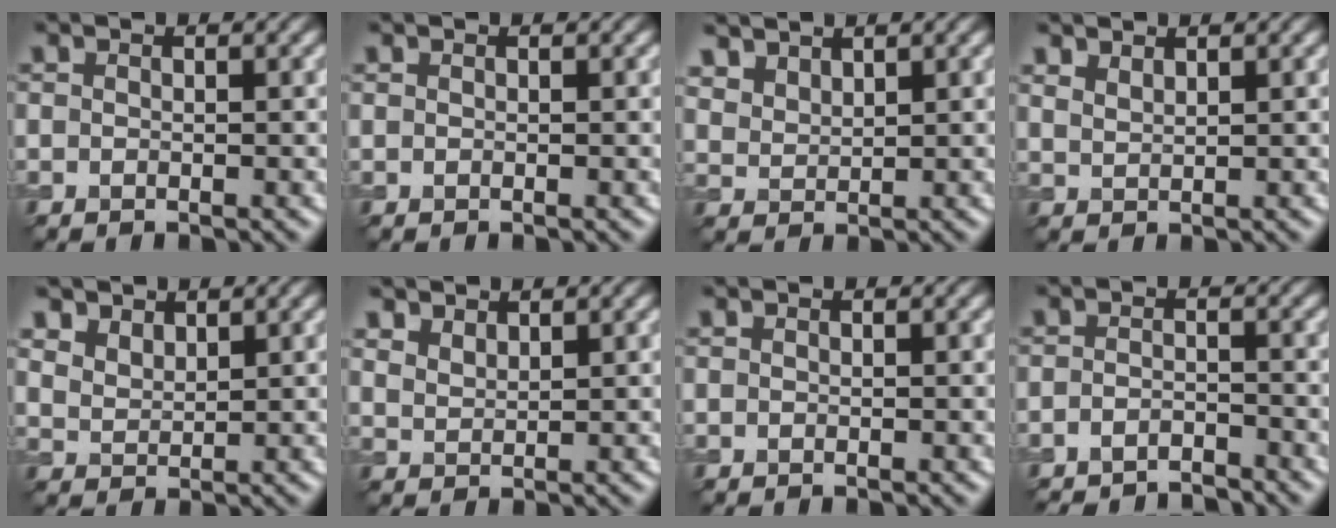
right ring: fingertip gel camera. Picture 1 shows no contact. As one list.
[{"total": 0.0}, {"total": 2.9, "force": [2.6, 1.2, 0.8], "torque": [-0.027, -0.001, 0.062]}, {"total": 1.5, "force": [1.4, 0.4, 0.5], "torque": [-0.012, 0.000, 0.032]}, {"total": 2.8, "force": [2.2, 1.5, 0.9], "torque": [-0.029, -0.007, 0.048]}, {"total": 1.9, "force": [1.7, 0.8, 0.6], "torque": [-0.015, 0.002, 0.037]}, {"total": 0.0}, {"total": 3.4, "force": [-3.3, 0.4, 0.9], "torque": [-0.016, -0.008, -0.059]}]